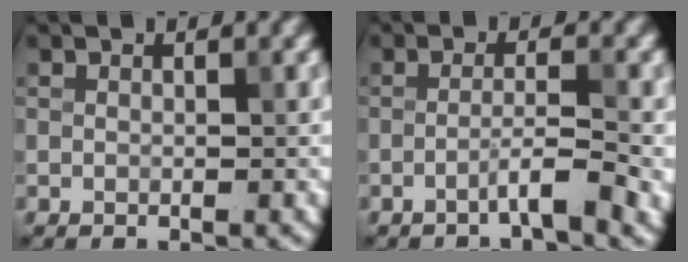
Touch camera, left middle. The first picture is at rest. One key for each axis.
{"total": 2.8, "fx": -1.5, "fy": 0.2, "fz": 2.4, "tx": -0.037, "ty": 0.011, "tz": -0.033}